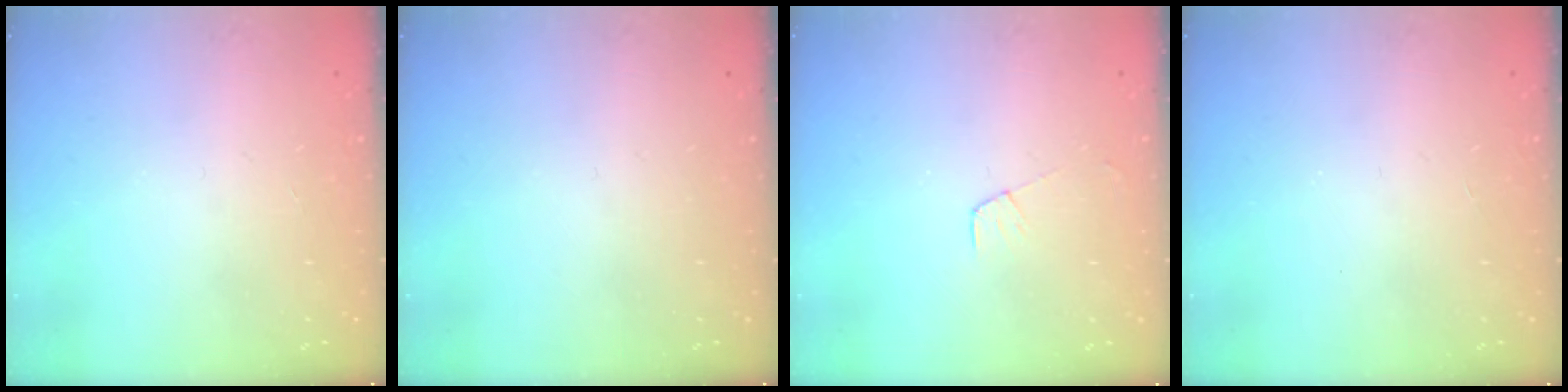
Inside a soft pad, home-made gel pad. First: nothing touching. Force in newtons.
{"total": 0.0}
{"total": 3.6, "press": 3.6, "slide": 0.3}
{"total": 0.0}